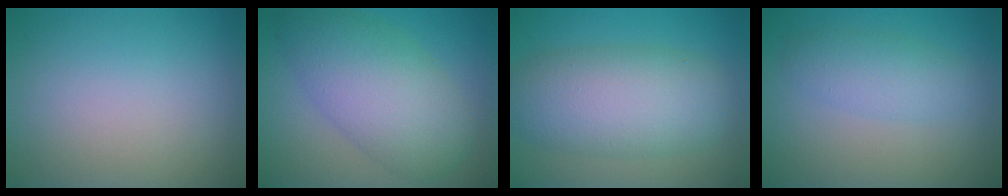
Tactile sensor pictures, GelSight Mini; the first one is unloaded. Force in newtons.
{"total": 8.0, "press": 8.0, "slide": 0.3}
{"total": 7.8, "press": 7.8, "slide": 0.4}
{"total": 2.7, "press": 2.7, "slide": 0.0}